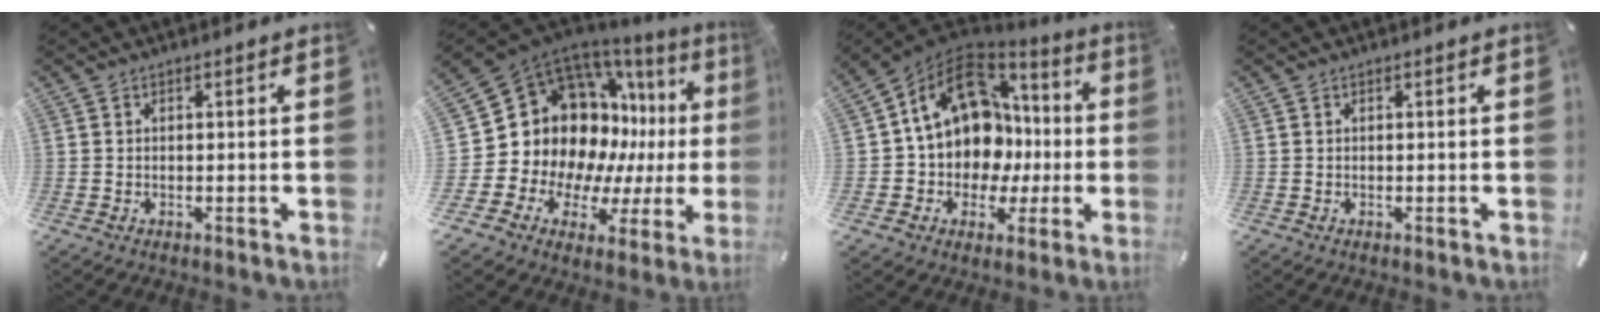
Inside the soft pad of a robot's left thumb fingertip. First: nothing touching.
{"total": 18.6, "force": [4.9, 15.1, 9.8], "torque": [-0.157, -0.086, 0.129]}
{"total": 17.2, "force": [4.1, 13.8, 9.5], "torque": [-0.165, -0.029, 0.082]}
{"total": 0.0}